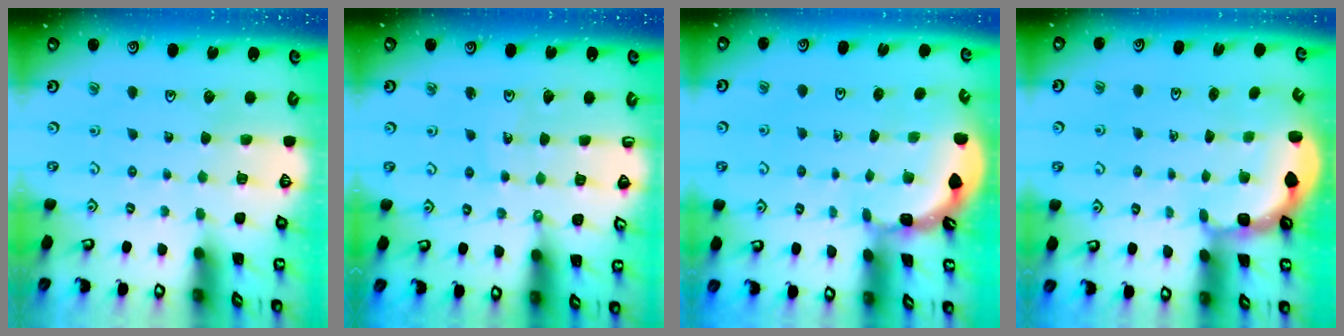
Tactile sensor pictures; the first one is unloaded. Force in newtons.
{"total": 5.6, "press": 5.6, "slide": 0.8}
{"total": 1.8, "press": 1.8, "slide": 0.1}
{"total": 2.5, "press": 1.9, "slide": 1.6}